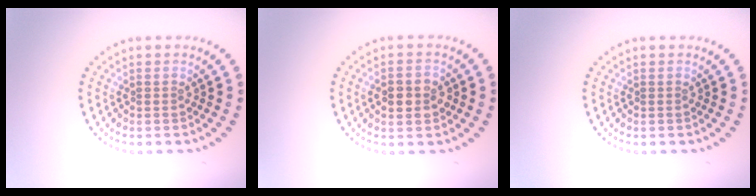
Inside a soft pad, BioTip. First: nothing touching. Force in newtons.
{"total": 3.3, "press": 3.3, "slide": 0.1}
{"total": 0.0}